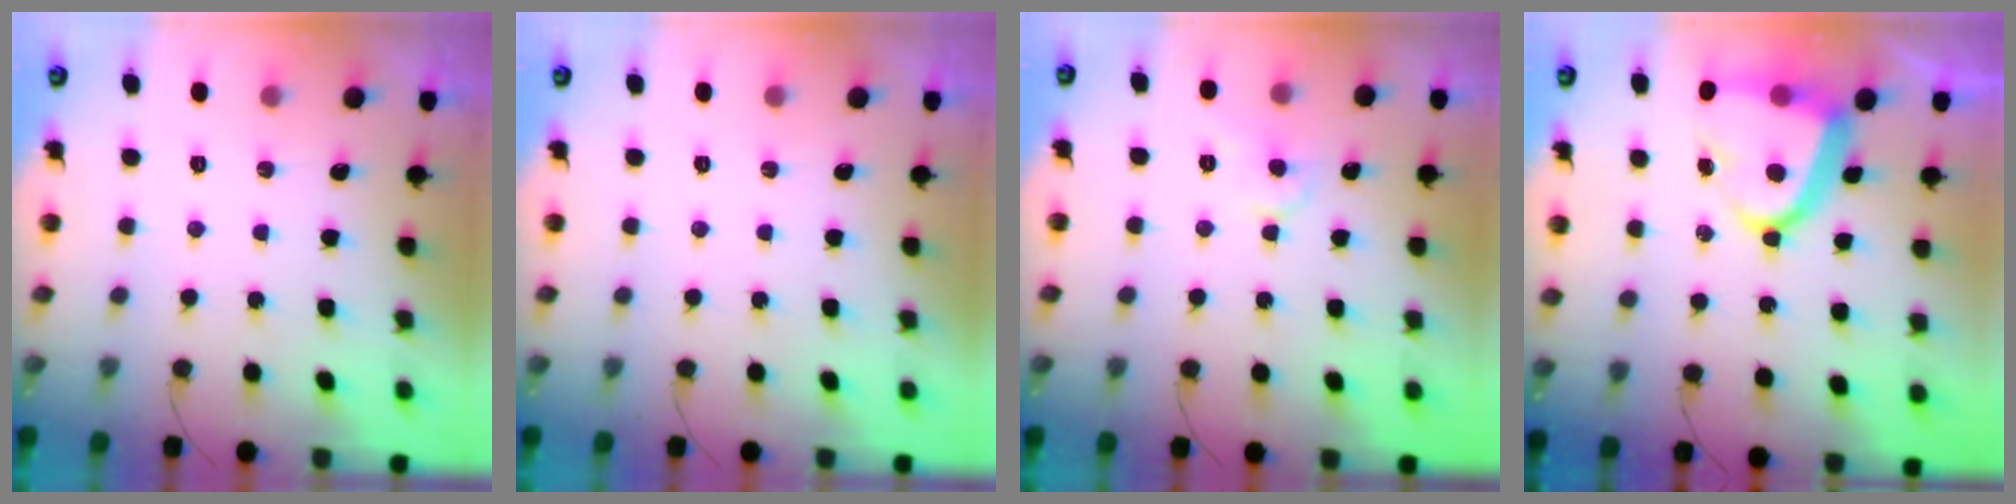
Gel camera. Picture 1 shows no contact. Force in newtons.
{"total": 0.0}
{"total": 5.1, "press": 5.0, "slide": 0.7}
{"total": 14.9, "press": 14.8, "slide": 1.6}